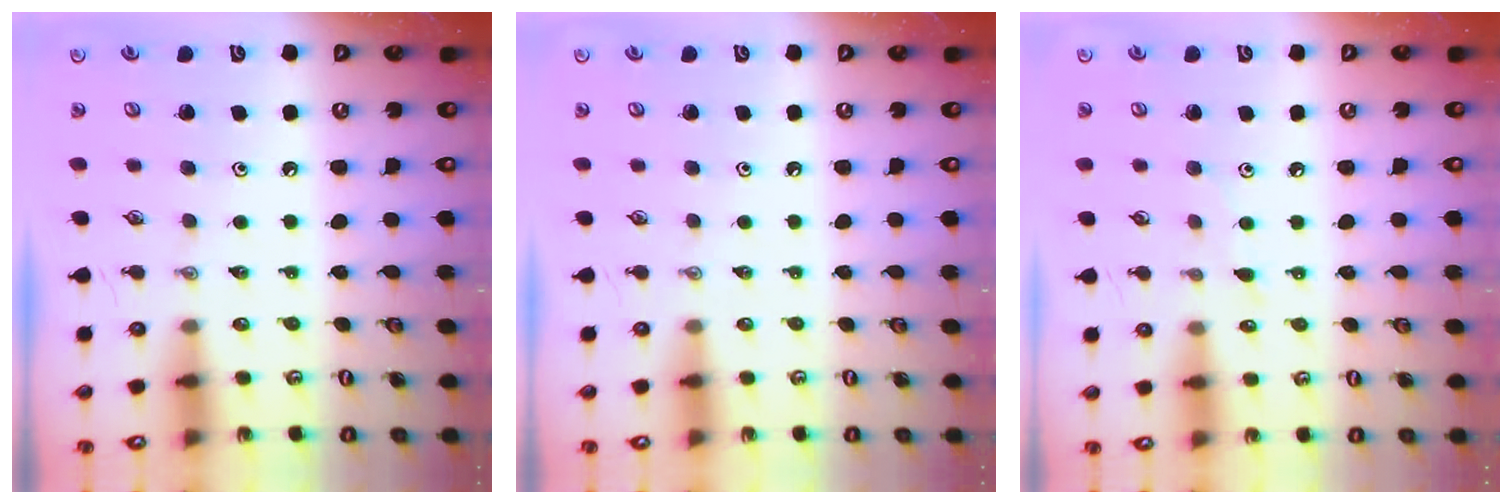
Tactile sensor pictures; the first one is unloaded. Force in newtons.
{"total": 0.0}
{"total": 4.7, "press": 4.6, "slide": 0.5}